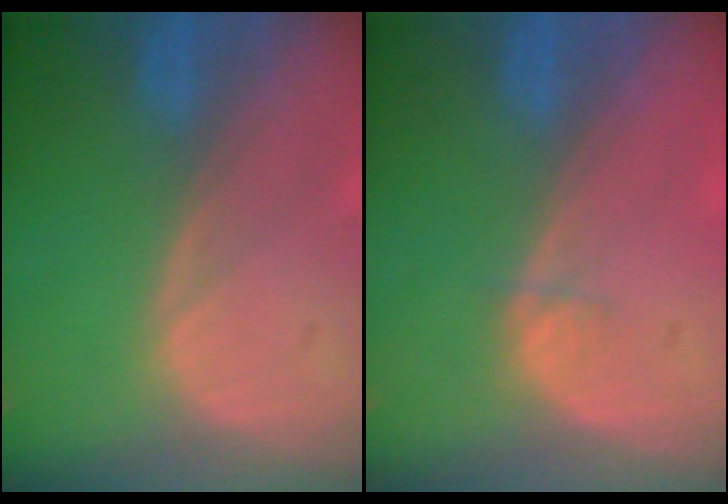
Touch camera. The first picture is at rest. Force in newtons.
{"total": 0.8, "press": 0.7, "slide": 0.4}